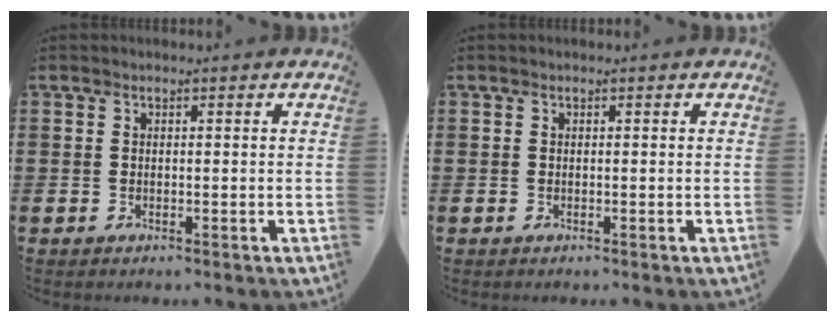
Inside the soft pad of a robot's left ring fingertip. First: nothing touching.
{"total": 0.0}